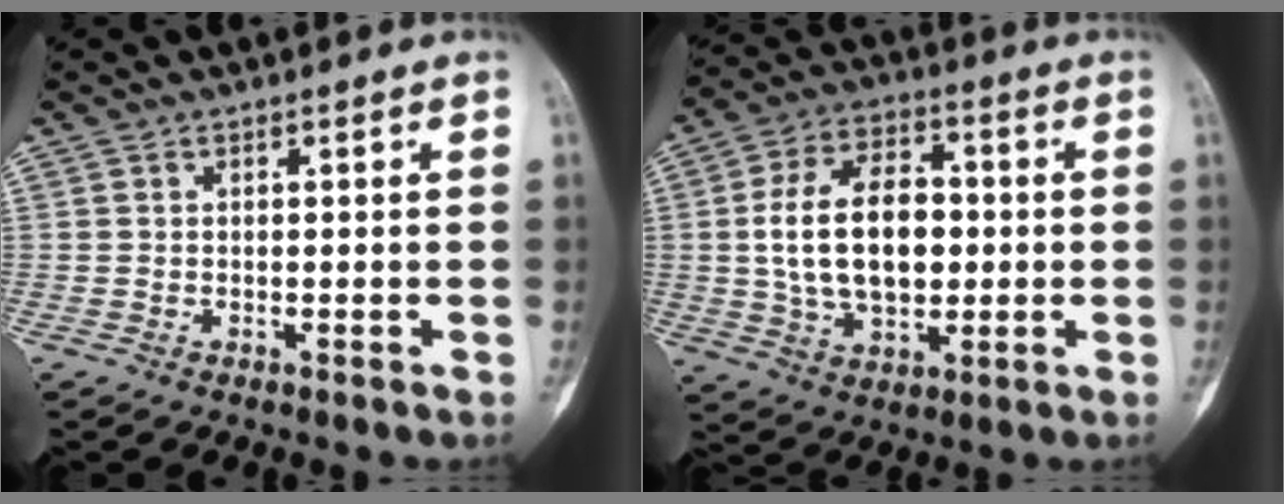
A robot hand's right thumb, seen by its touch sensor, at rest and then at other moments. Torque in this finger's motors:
{"motor_torque": [1.94, 2.49, 0.95, -0.41, 0.39]}